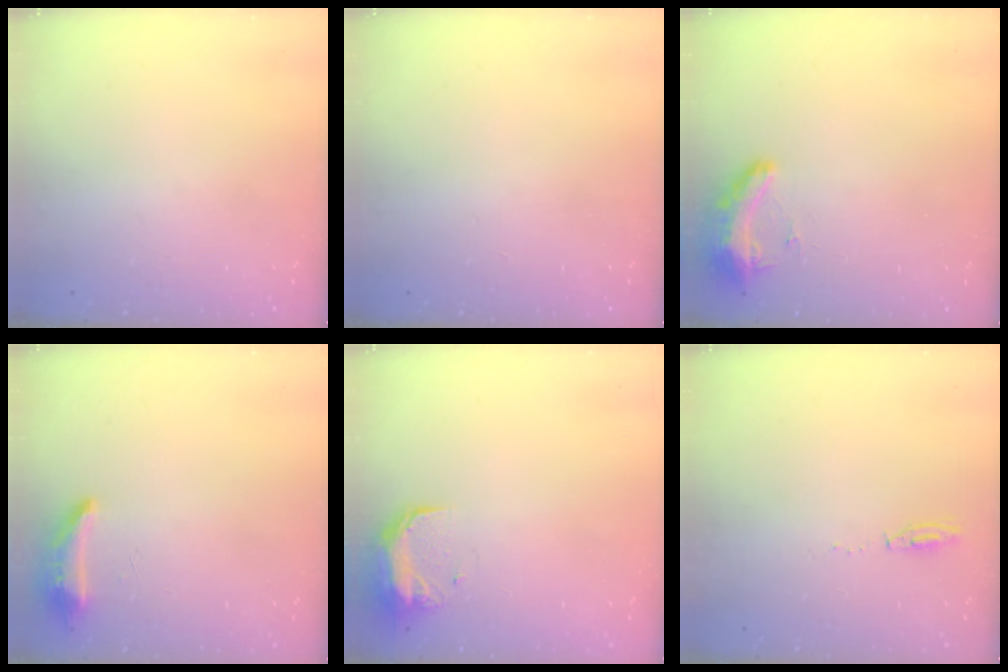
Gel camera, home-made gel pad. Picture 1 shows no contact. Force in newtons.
{"total": 0.0}
{"total": 14.6, "press": 10.5, "slide": 10.2}
{"total": 8.7, "press": 8.5, "slide": 2.0}
{"total": 9.1, "press": 9.0, "slide": 1.5}
{"total": 3.4, "press": 3.3, "slide": 0.8}